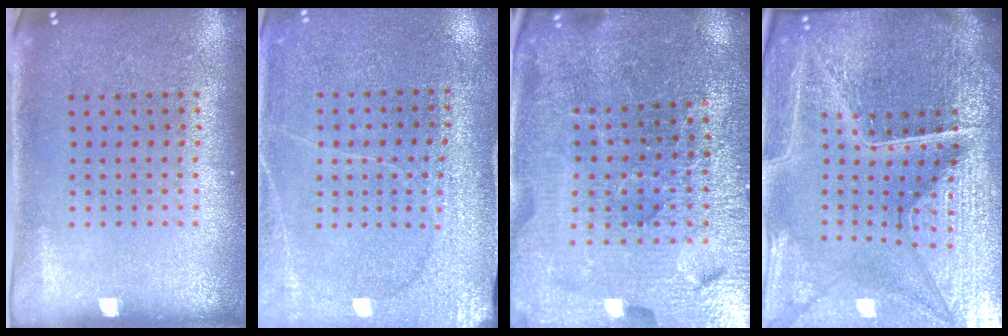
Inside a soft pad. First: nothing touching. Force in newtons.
{"total": 2.9, "press": 2.8, "slide": 0.4}
{"total": 4.8, "press": 4.6, "slide": 1.3}
{"total": 7.0, "press": 6.1, "slide": 3.4}